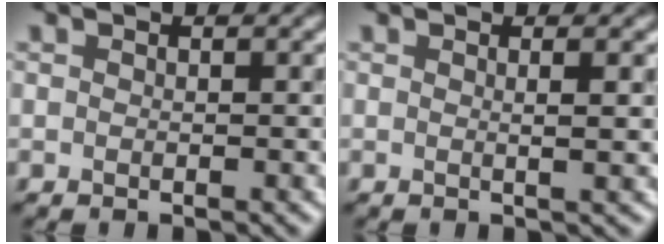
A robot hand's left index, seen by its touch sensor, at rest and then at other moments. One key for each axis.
{"total": 2.3, "fx": 0.4, "fy": 0.8, "fz": 2.1, "tx": -0.018, "ty": 0.005, "tz": -0.011}